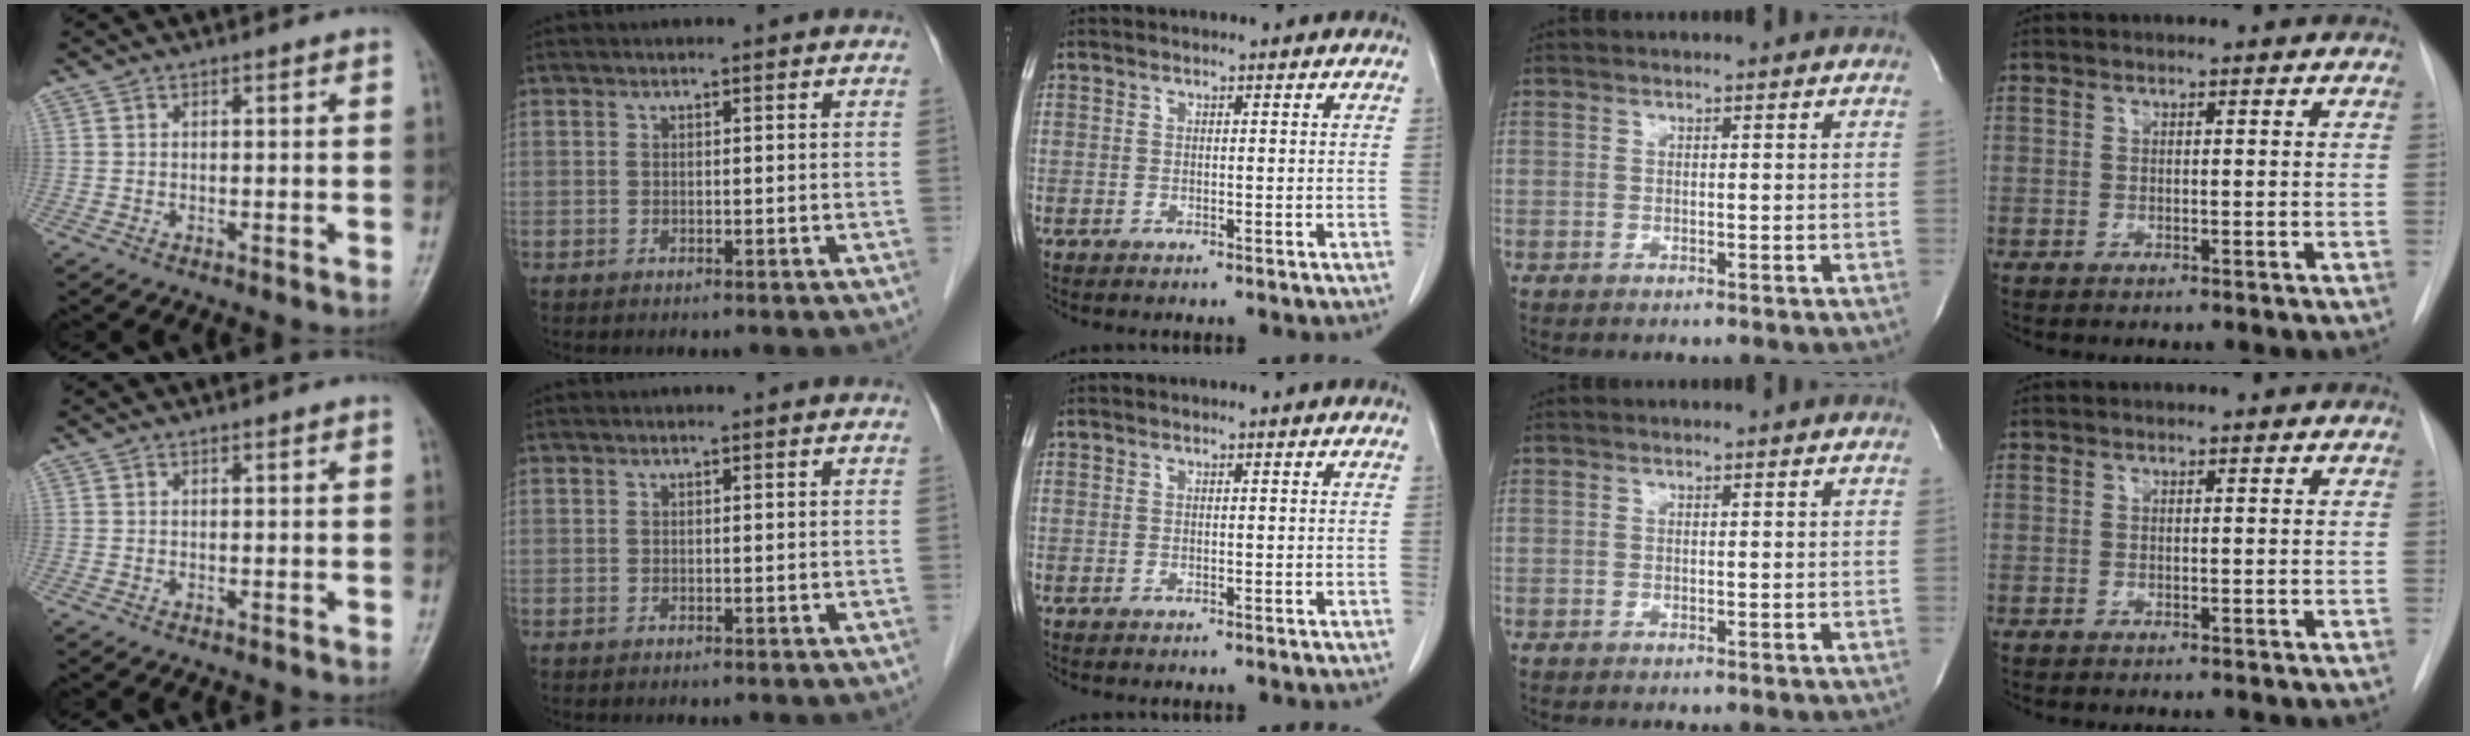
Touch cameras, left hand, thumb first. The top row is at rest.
{}